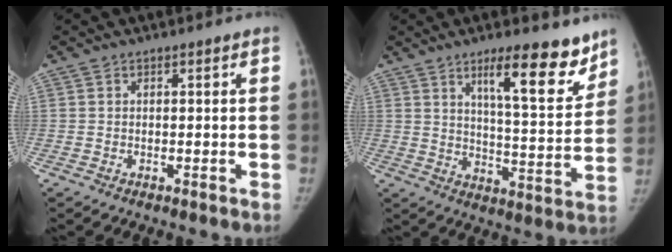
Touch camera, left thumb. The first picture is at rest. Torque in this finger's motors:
{"motor_torque": [0.57, -0.15, 1.22, -1.05, 0.30]}